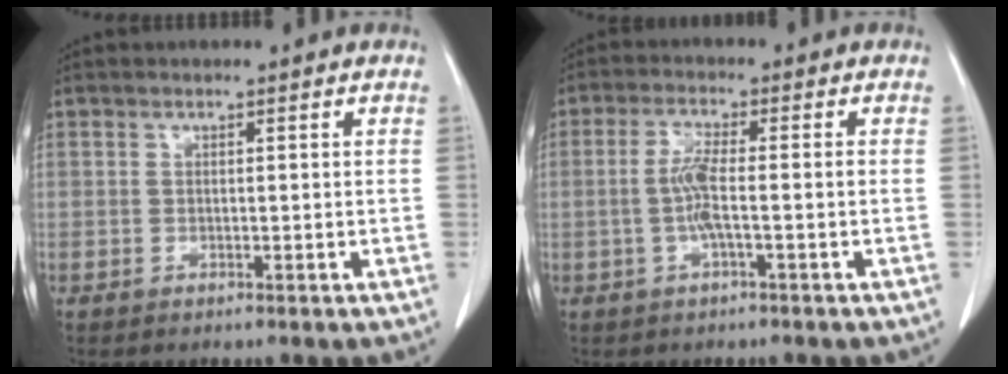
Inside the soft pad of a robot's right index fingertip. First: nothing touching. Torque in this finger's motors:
{"motor_torque": [0.83, -0.28, 0.36, 0.09]}